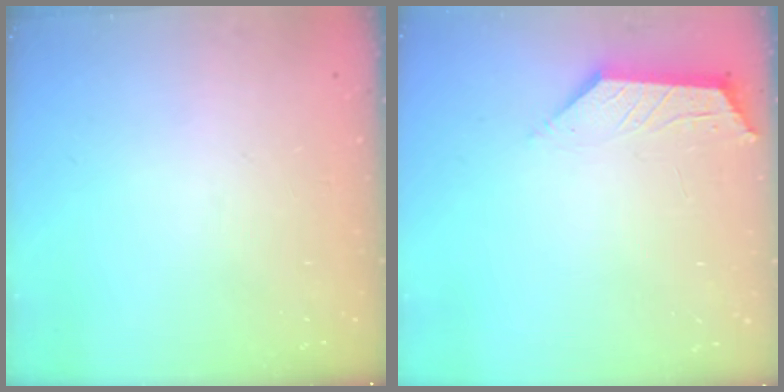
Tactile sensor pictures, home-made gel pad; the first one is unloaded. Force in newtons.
{"total": 2.1, "press": 2.1, "slide": 0.4}